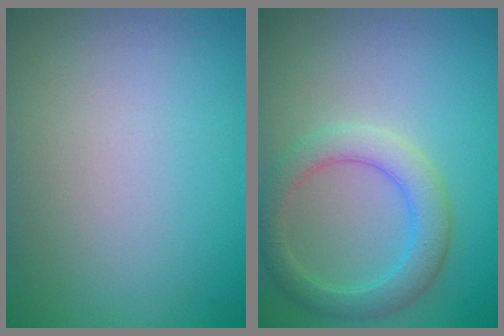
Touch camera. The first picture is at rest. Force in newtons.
{"total": 3.9, "press": 3.8, "slide": 0.2}